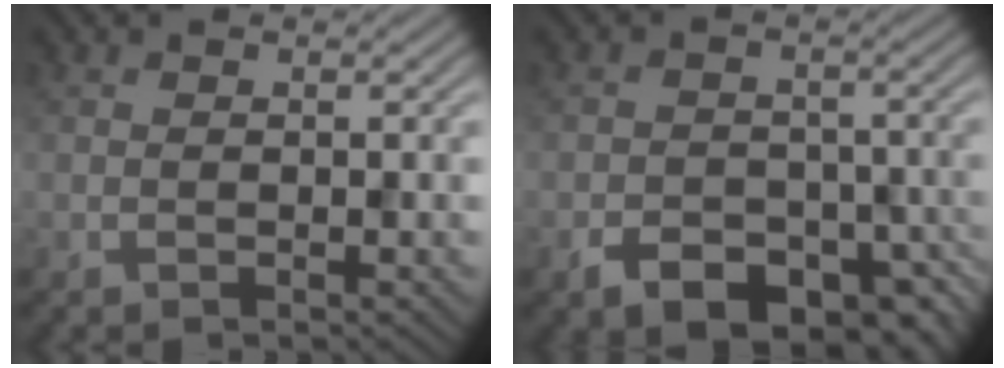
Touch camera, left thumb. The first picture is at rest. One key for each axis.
{"total": 7.4, "fx": -4.7, "fy": 4.4, "fz": 3.7, "tx": -0.055, "ty": -0.019, "tz": -0.071}